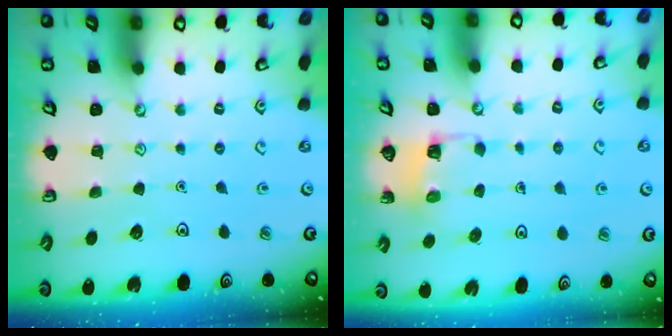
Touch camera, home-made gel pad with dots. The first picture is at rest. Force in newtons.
{"total": 2.9, "press": 2.9, "slide": 0.2}